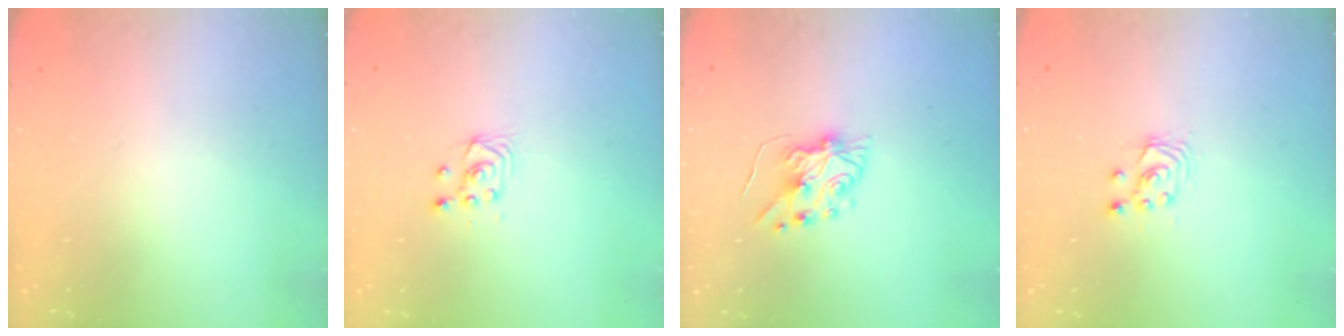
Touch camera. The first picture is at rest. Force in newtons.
{"total": 2.9, "press": 2.6, "slide": 1.3}
{"total": 6.6, "press": 6.6, "slide": 0.7}
{"total": 2.9, "press": 2.9, "slide": 0.2}